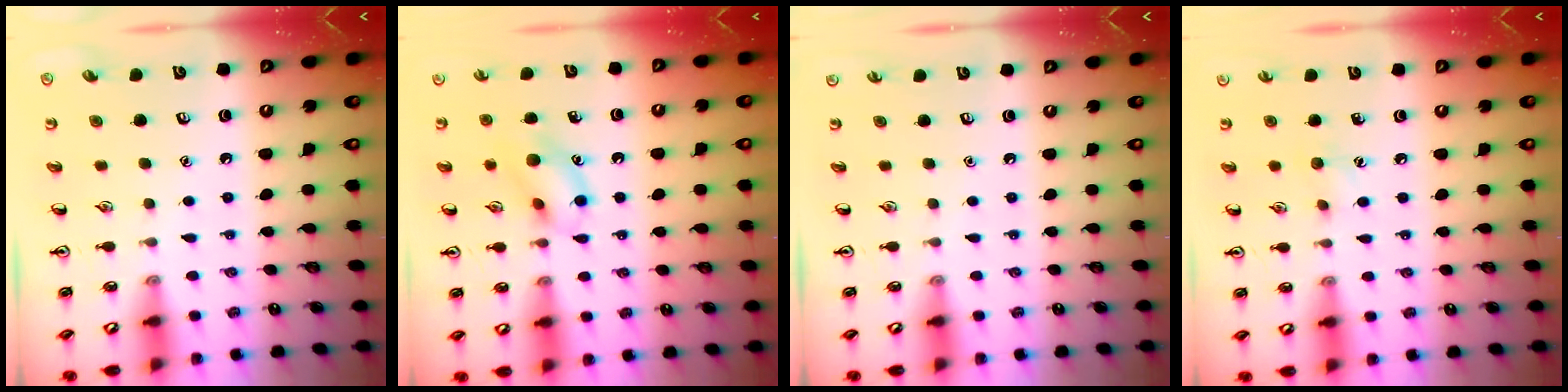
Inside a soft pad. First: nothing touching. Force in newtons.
{"total": 11.6, "press": 11.5, "slide": 1.6}
{"total": 0.0}
{"total": 6.2, "press": 5.9, "slide": 1.9}